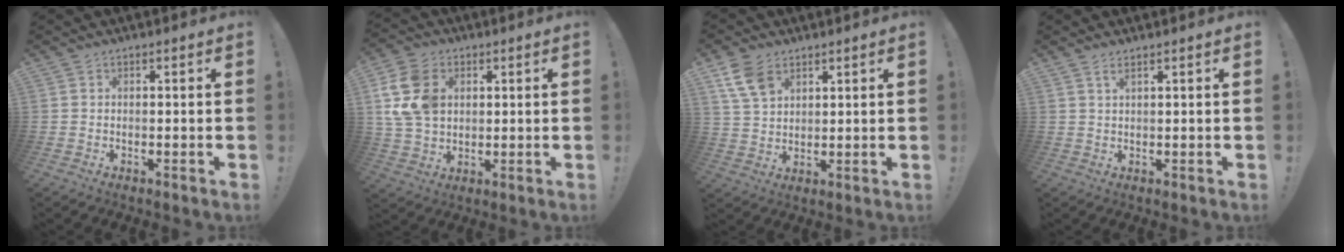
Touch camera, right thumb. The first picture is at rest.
{"total": 14.2, "force": [3.5, 10.6, 8.8], "torque": [-0.164, -0.010, 0.073]}
{"total": 8.4, "force": [4.9, 5.2, 4.5], "torque": [-0.078, -0.017, 0.099]}
{"total": 1.7, "force": [1.1, 0.0, 1.3], "torque": [-0.031, 0.001, 0.020]}